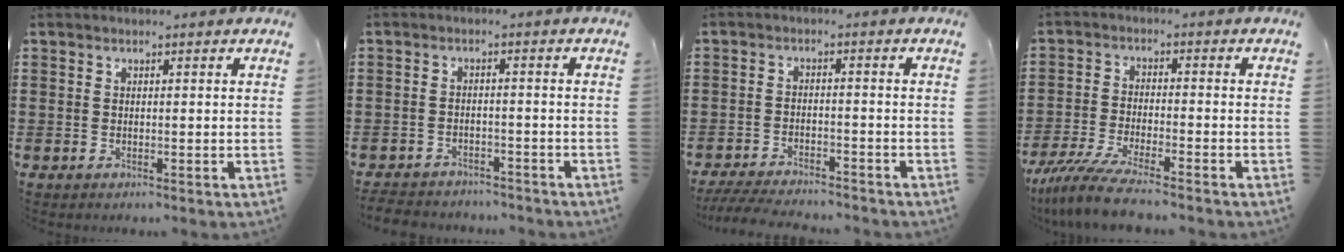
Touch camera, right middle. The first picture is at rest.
{"total": 3.2, "force": [-3.1, 0.7, 0.1], "torque": [-0.006, 0.001, -0.066]}
{"total": 4.5, "force": [-4.3, 0.4, 1.0], "torque": [-0.022, -0.002, -0.089]}
{"total": 6.7, "force": [-5.8, 0.2, 3.3], "torque": [-0.084, -0.017, -0.115]}